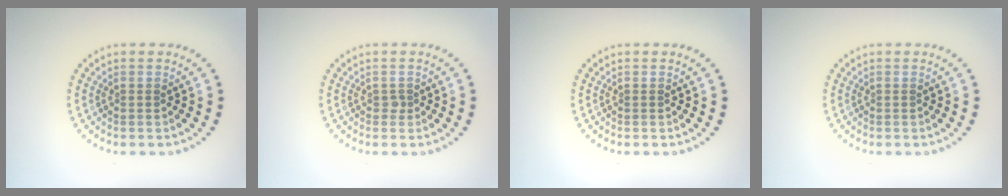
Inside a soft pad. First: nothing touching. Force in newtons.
{"total": 0.6, "press": 0.4, "slide": 0.4}
{"total": 0.0}
{"total": 0.0}